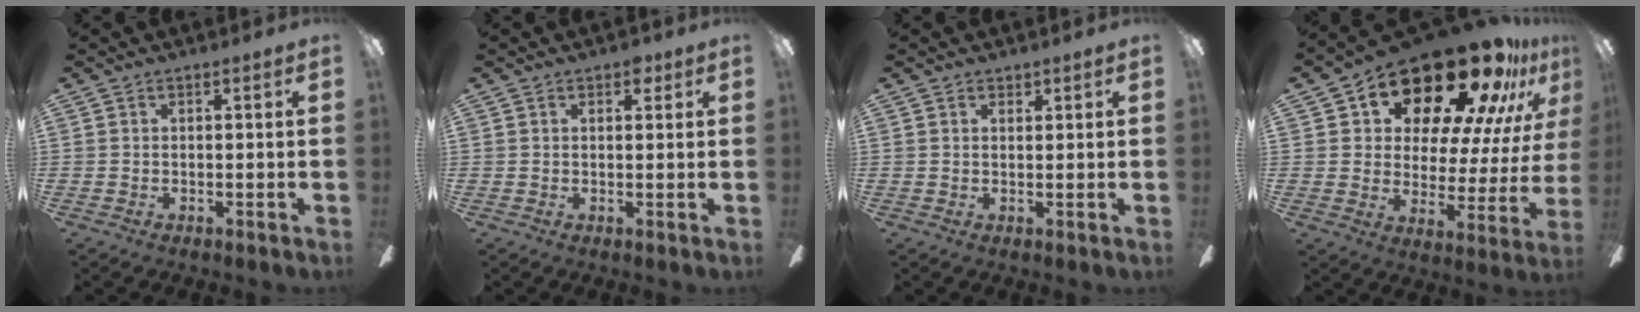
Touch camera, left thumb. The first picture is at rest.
{"total": 2.3, "force": [1.4, 1.5, 1.1], "torque": [0.002, -0.004, 0.020]}
{"total": 1.2, "force": [1.0, 0.6, 0.1], "torque": [0.006, -0.002, 0.017]}
{"total": 23.8, "force": [18.5, 9.2, 11.9], "torque": [-0.181, -0.136, 0.313]}